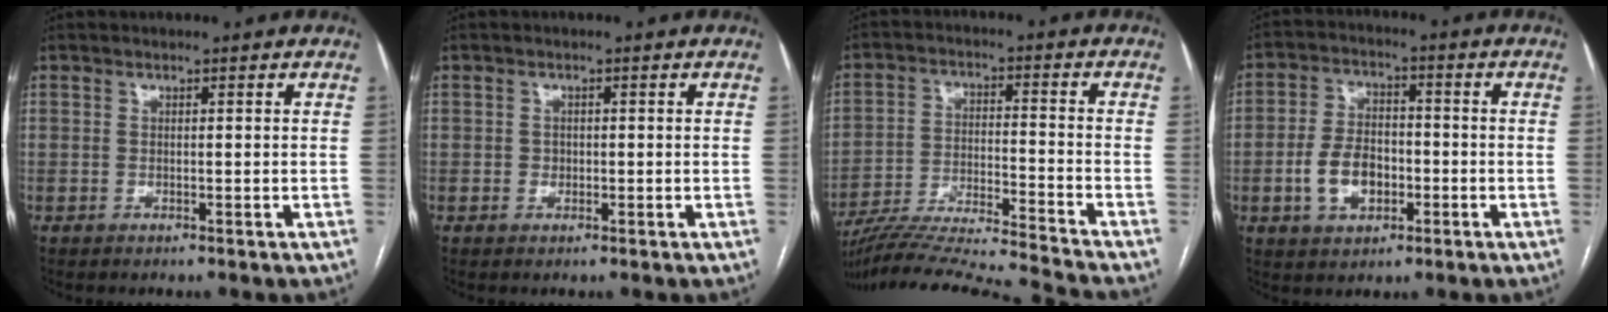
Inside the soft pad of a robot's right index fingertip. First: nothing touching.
{"total": 1.0, "force": [-0.2, 0.9, 0.4], "torque": [-0.006, 0.002, -0.002]}
{"total": 19.6, "force": [-18.2, -2.2, 6.9], "torque": [-0.138, -0.030, -0.294]}
{"total": 9.2, "force": [-2.7, 5.6, 6.8], "torque": [-0.145, 0.014, -0.047]}